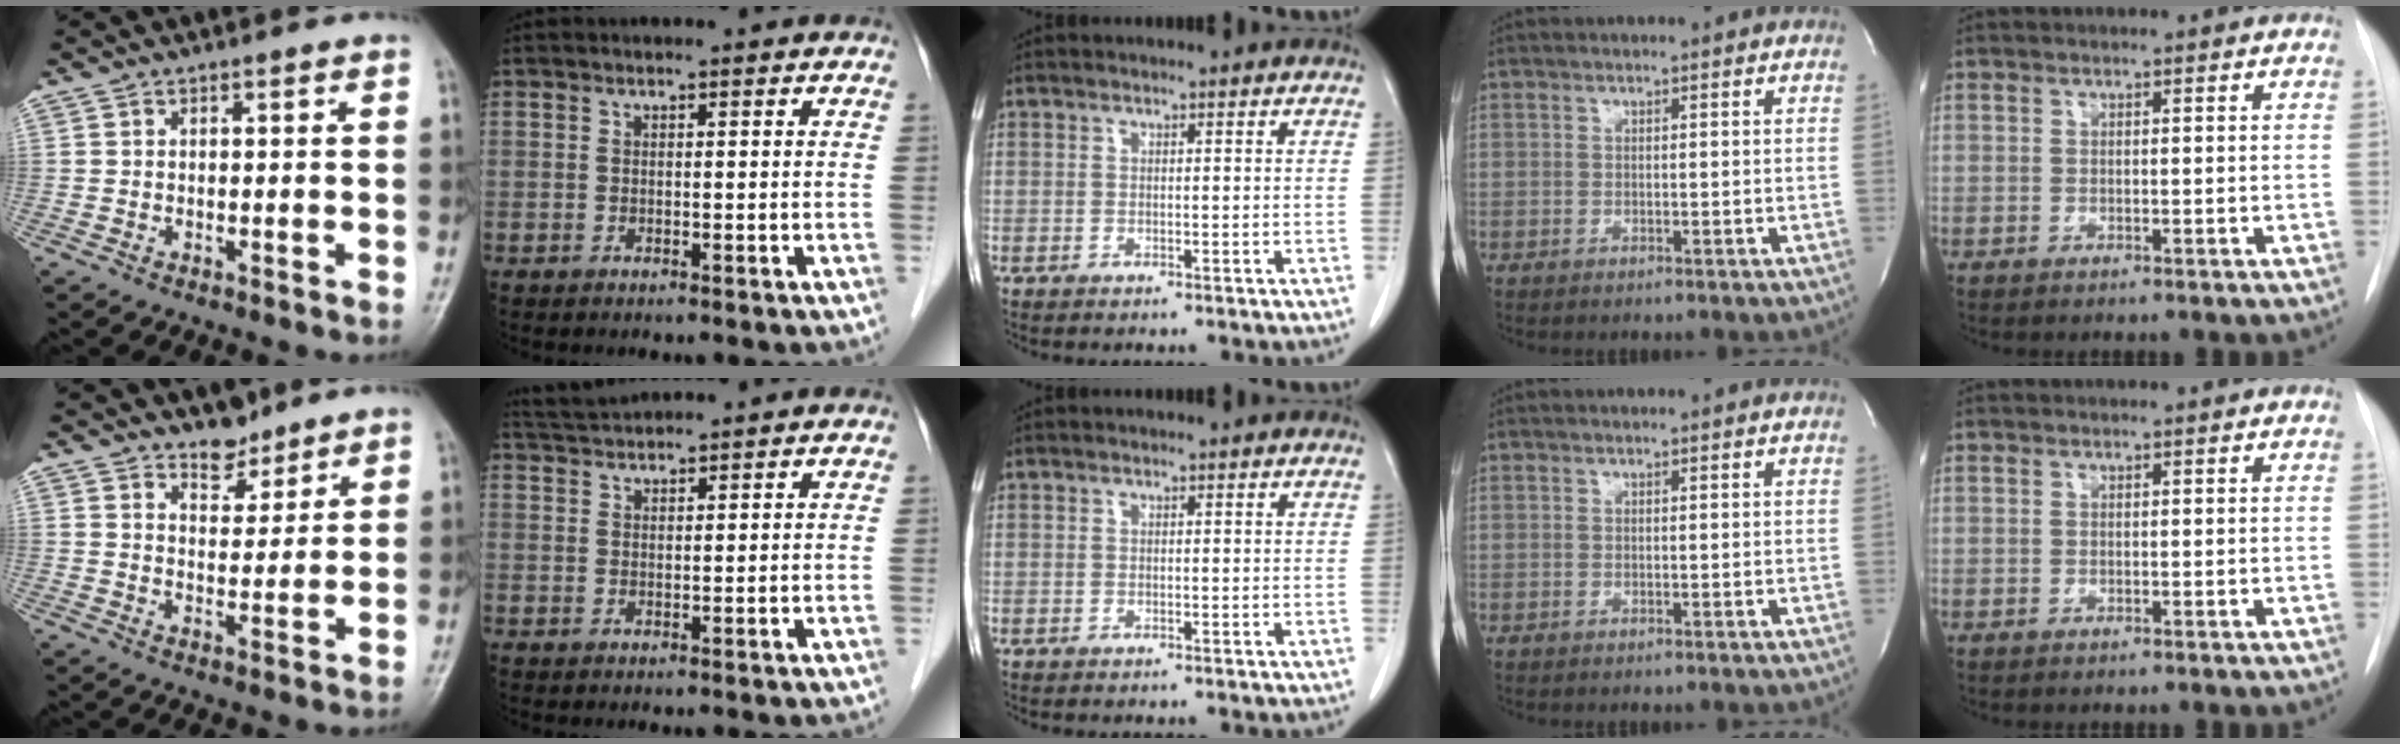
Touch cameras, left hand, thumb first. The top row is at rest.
{"thumb": {"total": 4.9, "force": [4.0, 2.5, 1.1], "torque": [0.009, -0.032, 0.067]}, "index": {"total": 3.0, "force": [3.0, -0.4, 0.2], "torque": [-0.010, 0.017, 0.061]}}